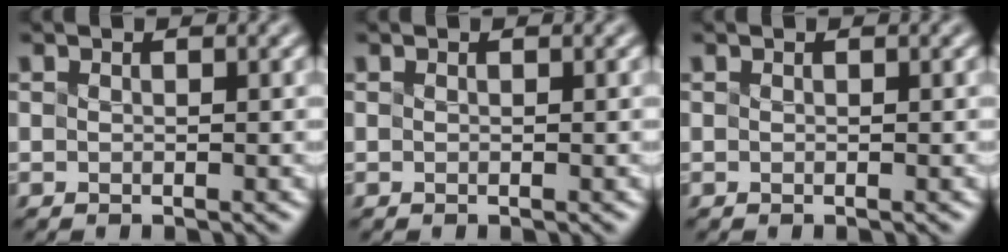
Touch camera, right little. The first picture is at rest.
{"total": 0.0}
{"total": 0.0}